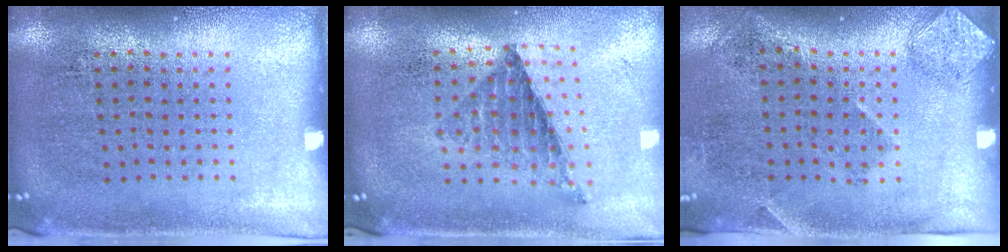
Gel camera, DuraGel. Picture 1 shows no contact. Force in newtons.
{"total": 0.7, "press": 0.7, "slide": 0.0}
{"total": 1.9, "press": 1.2, "slide": 1.4}